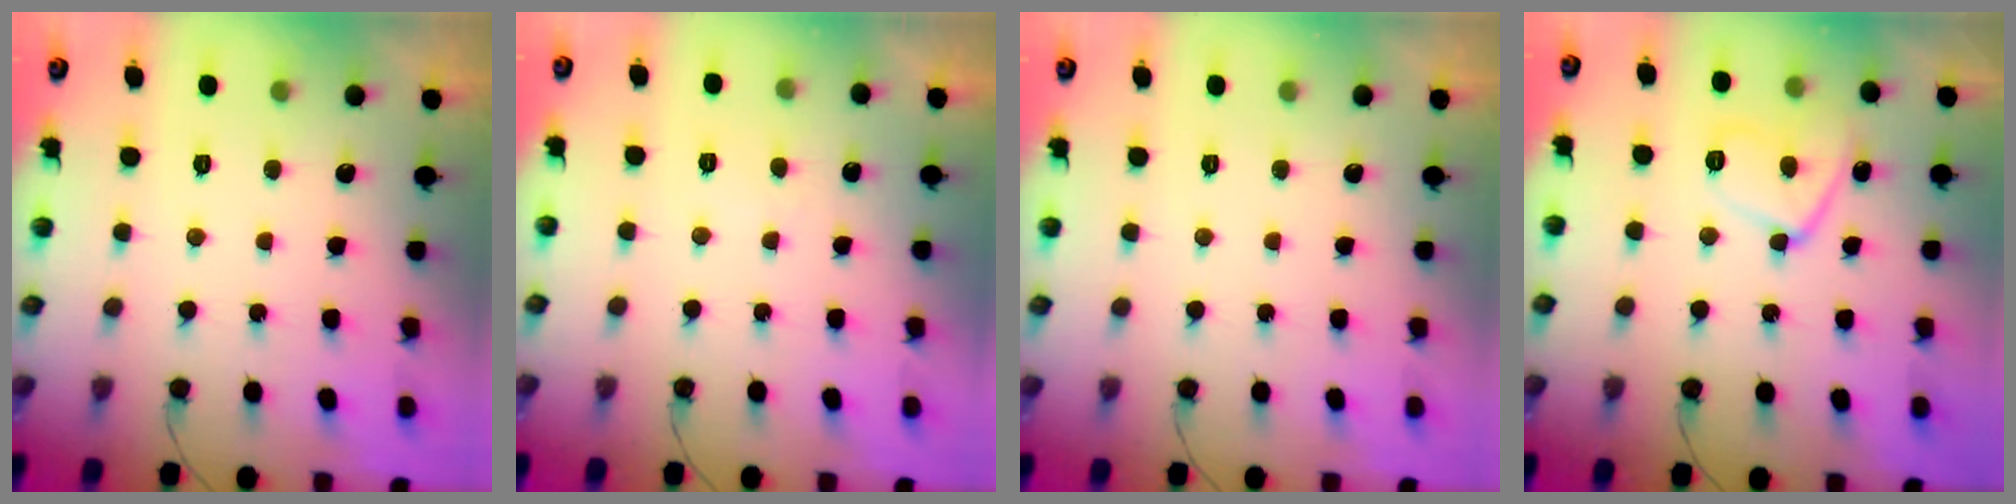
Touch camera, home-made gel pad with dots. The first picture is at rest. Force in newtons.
{"total": 1.6, "press": 1.6, "slide": 0.4}
{"total": 0.0}
{"total": 9.4, "press": 9.3, "slide": 0.8}